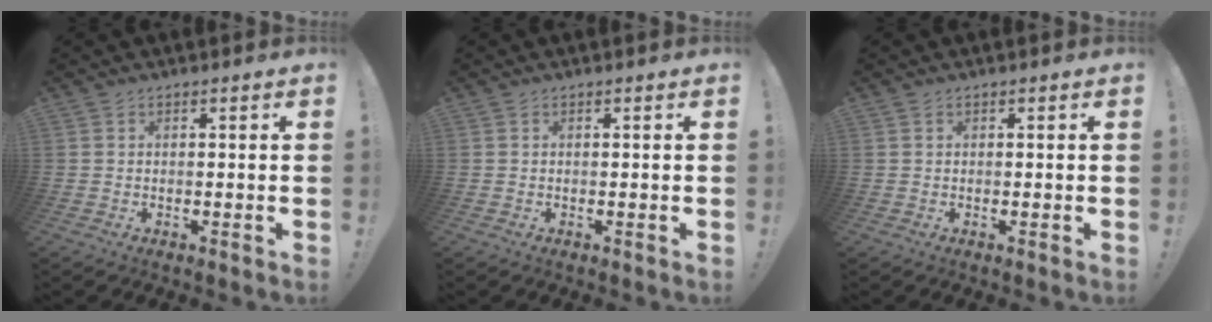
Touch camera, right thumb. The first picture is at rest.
{"total": 0.0}
{"total": 0.0}